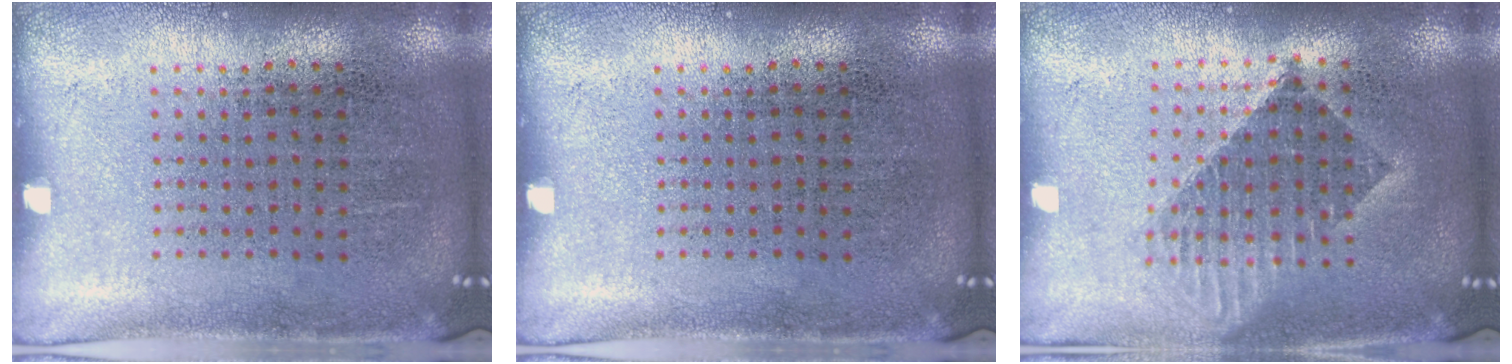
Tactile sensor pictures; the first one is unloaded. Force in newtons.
{"total": 0.0}
{"total": 1.6, "press": 1.3, "slide": 0.9}